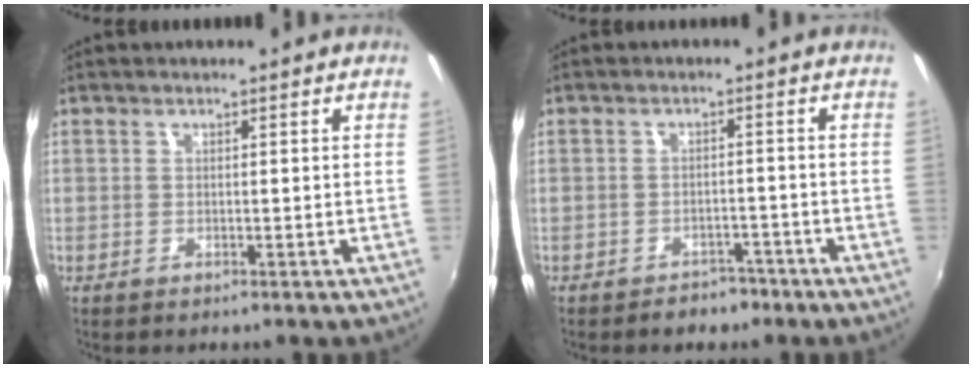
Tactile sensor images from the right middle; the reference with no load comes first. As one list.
[{"total": 4.4, "force": [-3.4, 2.6, 0.9], "torque": [-0.023, 0.005, -0.042]}]